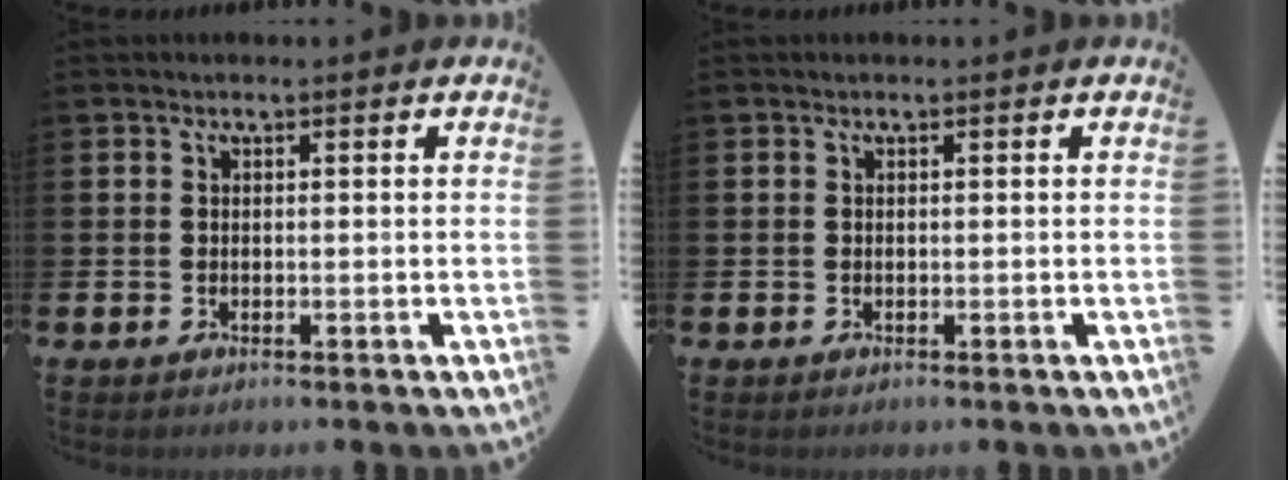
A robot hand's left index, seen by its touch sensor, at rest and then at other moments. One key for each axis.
{"total": 0.0}